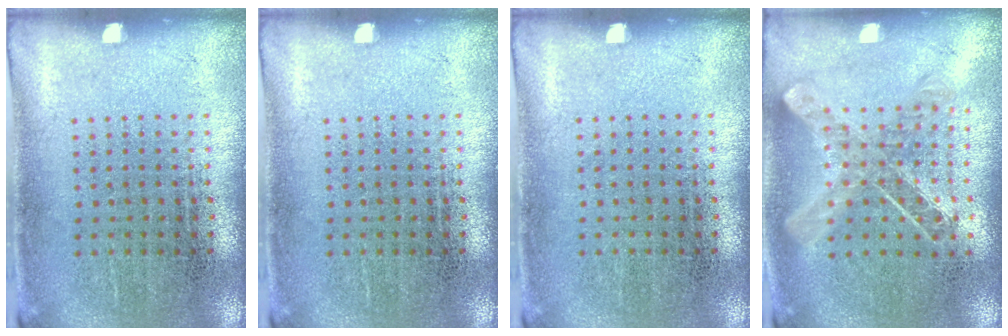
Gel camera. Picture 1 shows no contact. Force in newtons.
{"total": 0.0}
{"total": 0.0}
{"total": 1.0, "press": 1.0, "slide": 0.2}